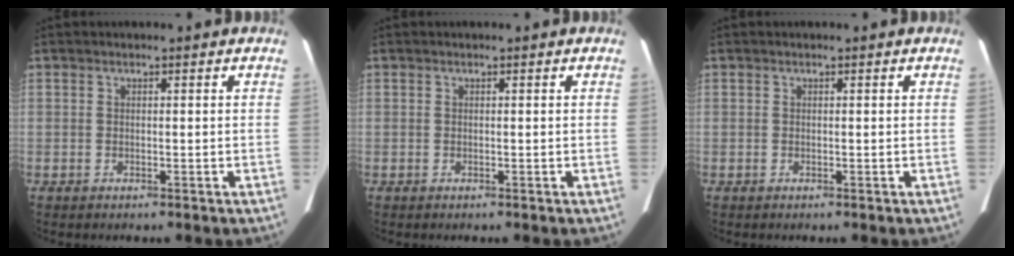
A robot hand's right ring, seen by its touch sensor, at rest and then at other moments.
{"total": 0.0}
{"total": 0.0}